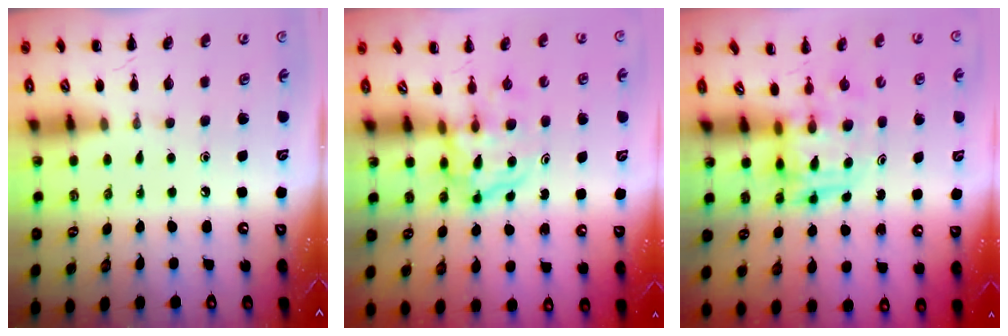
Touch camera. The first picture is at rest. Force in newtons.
{"total": 3.9, "press": 3.9, "slide": 0.4}
{"total": 3.9, "press": 3.9, "slide": 0.7}